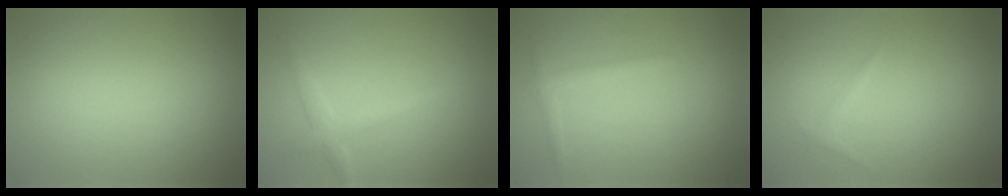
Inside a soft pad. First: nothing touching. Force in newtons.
{"total": 1.9, "press": 1.9, "slide": 0.1}
{"total": 1.1, "press": 1.1, "slide": 0.0}
{"total": 0.5, "press": 0.5, "slide": 0.1}